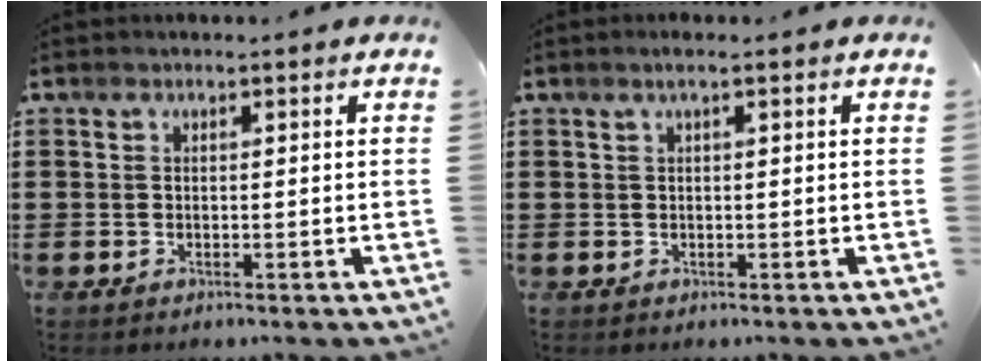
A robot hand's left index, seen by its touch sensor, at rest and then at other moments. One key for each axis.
{"total": 1.1, "fx": 0.4, "fy": 0.0, "fz": 1.0, "tx": -0.018, "ty": -0.001, "tz": 0.006}